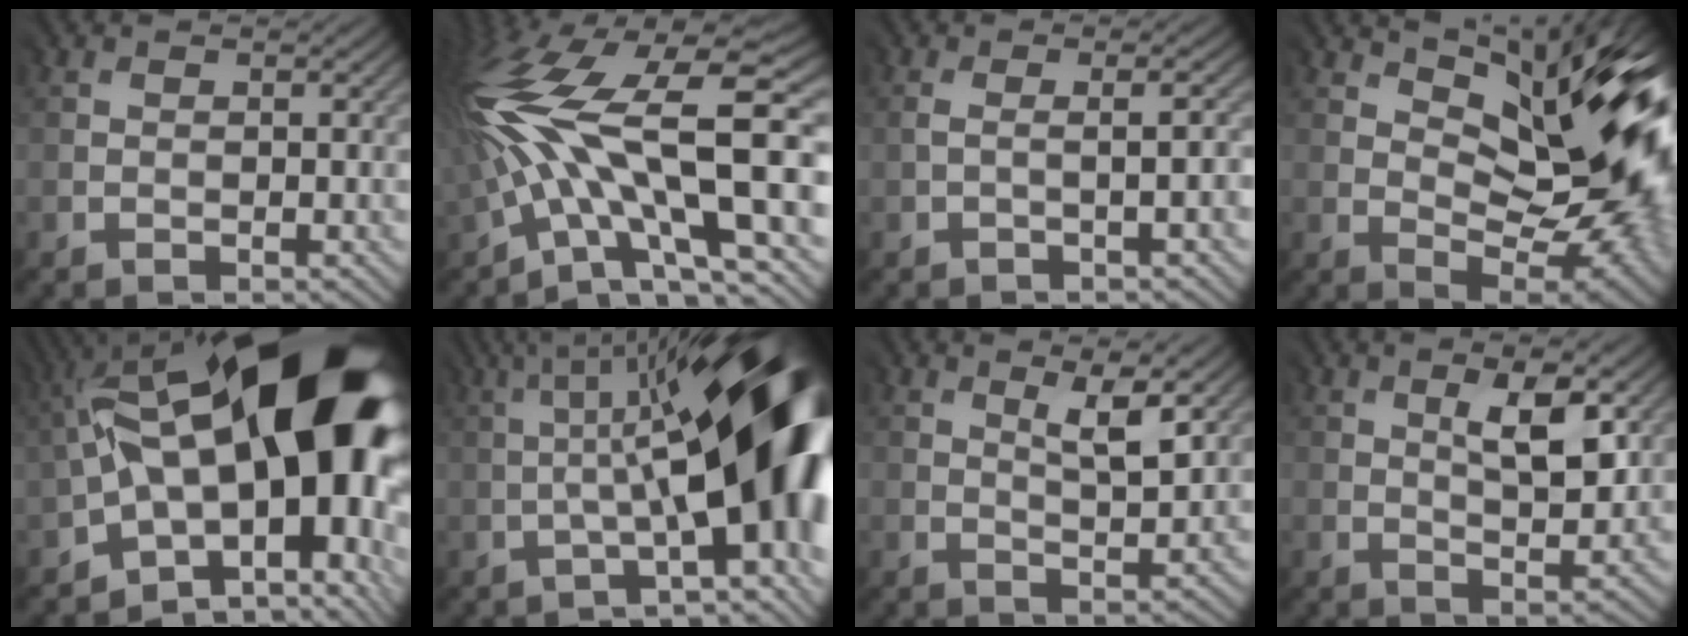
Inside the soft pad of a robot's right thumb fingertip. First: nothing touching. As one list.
[{"total": 18.2, "force": [0.0, 7.0, 16.8], "torque": [-0.327, 0.006, 0.002]}, {"total": 1.6, "force": [-0.5, 0.0, 1.6], "torque": [-0.014, 0.005, -0.010]}, {"total": 17.2, "force": [6.6, 7.6, 13.9], "torque": [-0.185, 0.015, 0.105]}, {"total": 20.1, "force": [3.0, 10.9, 16.6], "torque": [-0.275, -0.012, 0.067]}, {"total": 18.3, "force": [-1.0, 5.6, 17.4], "torque": [-0.226, 0.014, -0.007]}, {"total": 4.3, "force": [2.4, 0.9, 3.4], "torque": [-0.061, -0.013, 0.051]}, {"total": 5.5, "force": [2.3, 1.8, 4.7], "torque": [-0.083, -0.003, 0.044]}]